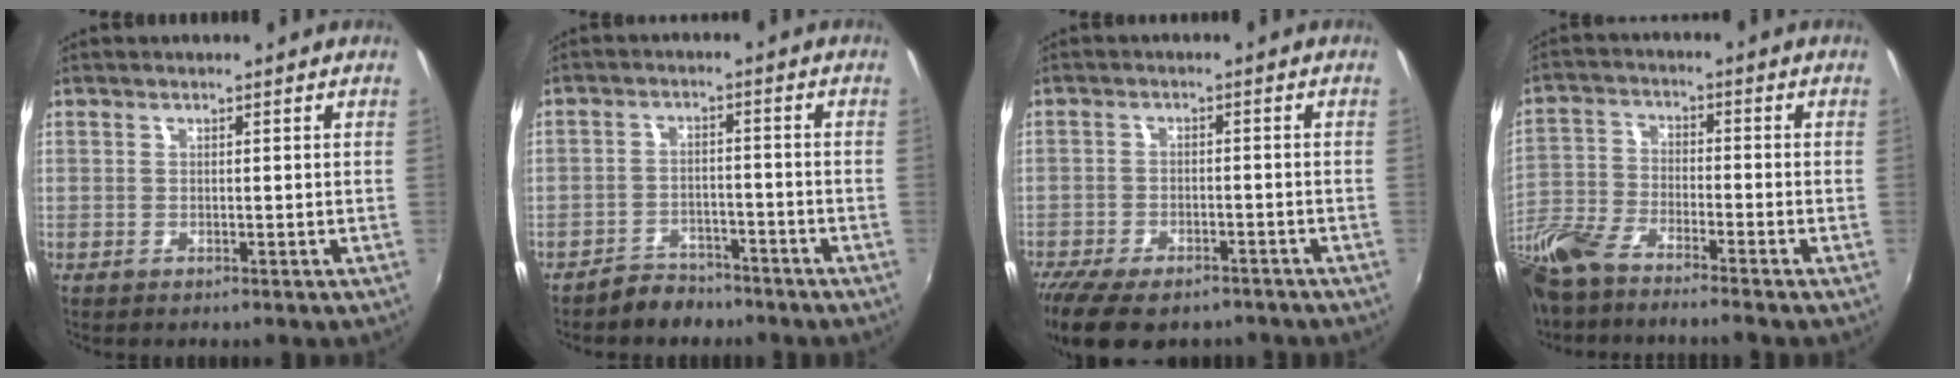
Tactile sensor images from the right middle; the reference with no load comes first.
{"total": 5.1, "force": [-4.5, 2.4, 0.7], "torque": [-0.028, 0.014, -0.068]}
{"total": 13.4, "force": [-10.2, 5.3, 6.8], "torque": [-0.156, -0.036, -0.165]}
{"total": 12.0, "force": [-9.6, 3.1, 6.6], "torque": [-0.161, -0.018, -0.194]}